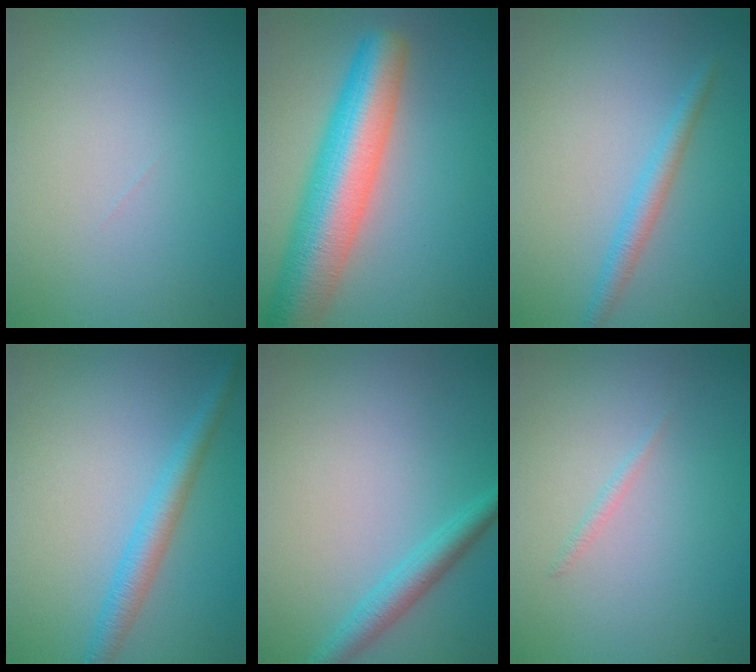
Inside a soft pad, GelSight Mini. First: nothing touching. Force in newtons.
{"total": 9.6, "press": 9.6, "slide": 0.3}
{"total": 2.0, "press": 2.0, "slide": 0.1}
{"total": 2.7, "press": 2.7, "slide": 0.2}
{"total": 2.6, "press": 2.6, "slide": 0.1}
{"total": 0.6, "press": 0.6, "slide": 0.1}